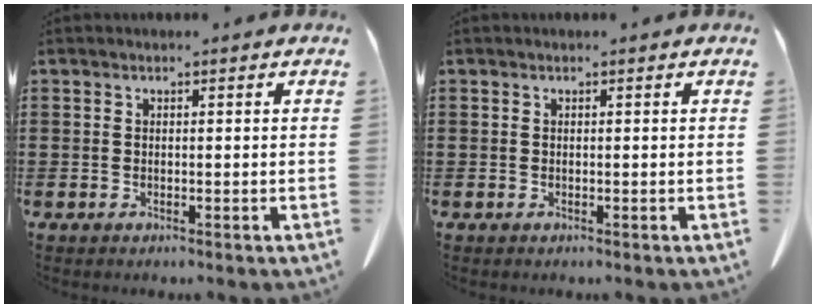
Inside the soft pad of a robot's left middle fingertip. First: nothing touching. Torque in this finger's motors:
{"motor_torque": [-0.06, 0.30, 0.00, 0.00]}